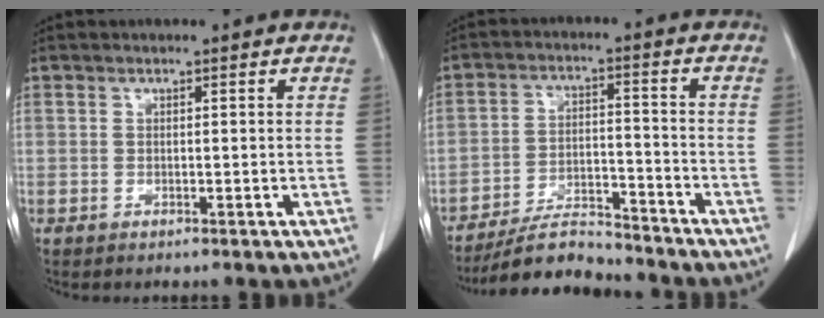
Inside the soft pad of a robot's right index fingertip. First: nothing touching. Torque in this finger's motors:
{"motor_torque": [-0.29, -0.28, 0.02, -0.02]}